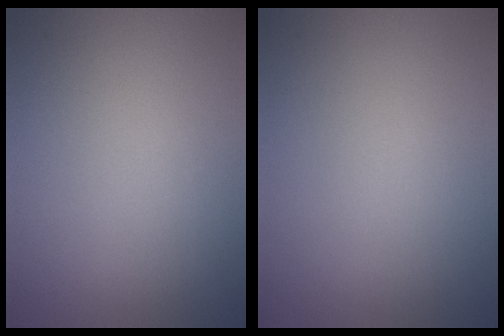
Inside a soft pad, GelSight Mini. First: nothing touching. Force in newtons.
{"total": 0.0}